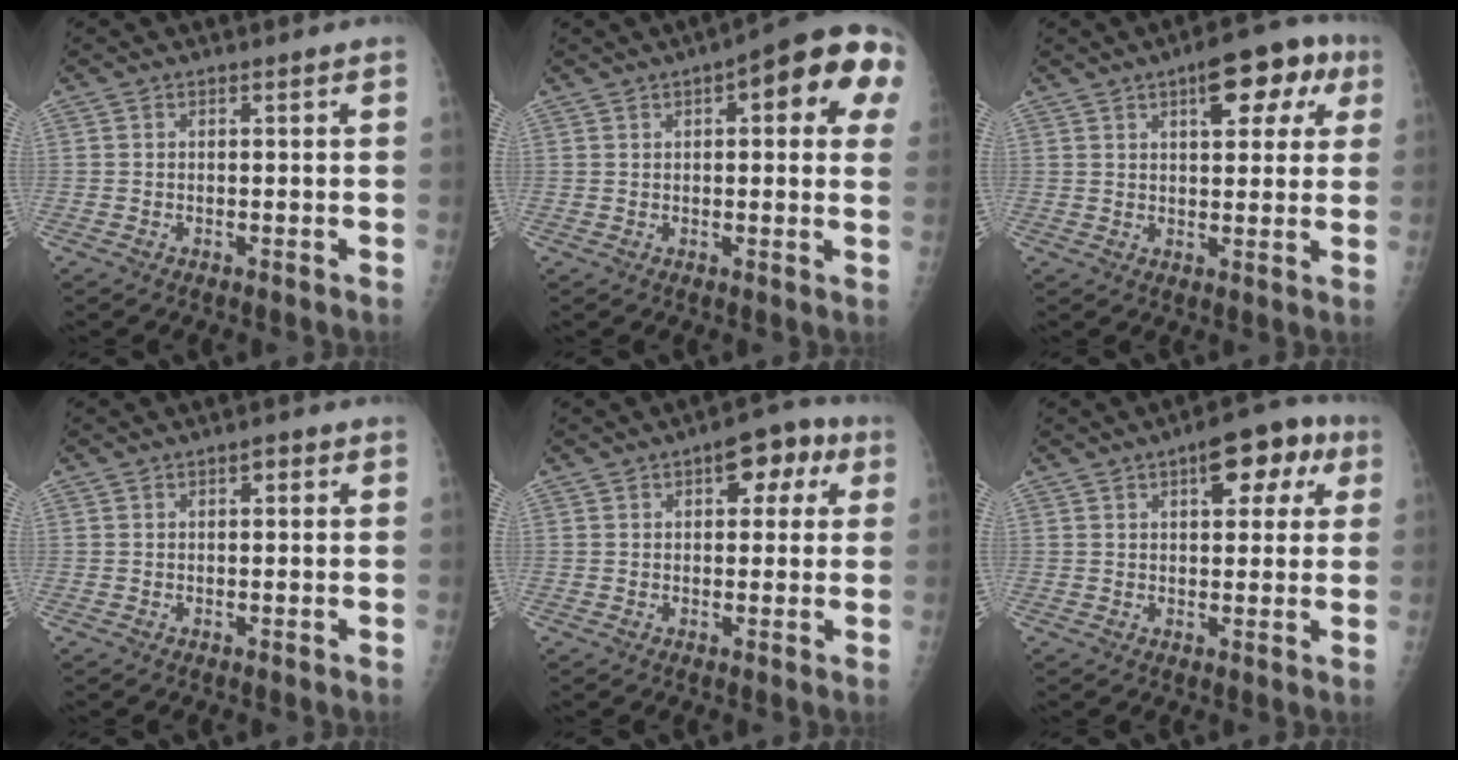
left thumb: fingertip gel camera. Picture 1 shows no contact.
{"total": 15.7, "force": [5.4, 5.2, 13.8], "torque": [-0.142, 0.010, 0.053]}
{"total": 11.4, "force": [5.2, 5.2, 8.8], "torque": [-0.077, 0.006, 0.061]}
{"total": 1.8, "force": [0.8, 1.1, 1.3], "torque": [-0.007, 0.001, 0.009]}
{"total": 7.8, "force": [3.1, 4.4, 5.6], "torque": [-0.034, 0.009, 0.030]}
{"total": 10.1, "force": [4.4, 5.0, 7.5], "torque": [-0.063, 0.009, 0.051]}